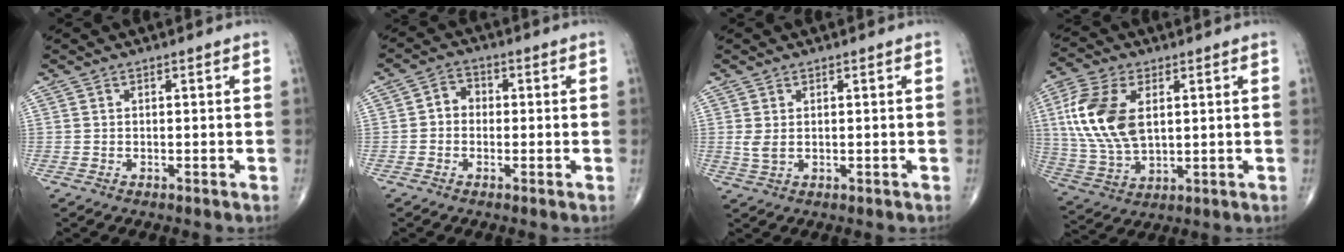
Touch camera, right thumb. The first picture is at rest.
{"total": 3.7, "force": [-0.3, 3.2, 1.9], "torque": [-0.008, 0.017, -0.017]}
{"total": 2.3, "force": [0.4, 1.2, 2.0], "torque": [-0.048, 0.000, 0.014]}
{"total": 15.4, "force": [3.2, 8.8, 12.2], "torque": [-0.255, -0.009, 0.065]}